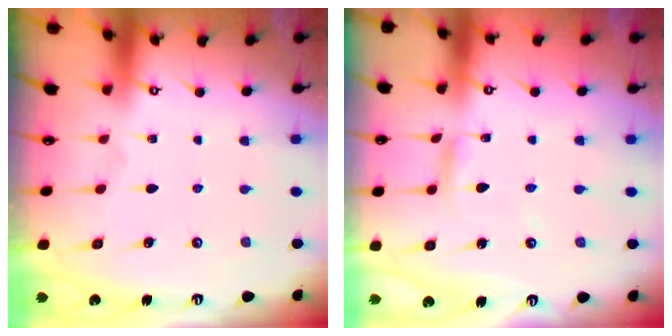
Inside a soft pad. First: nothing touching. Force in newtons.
{"total": 3.2, "press": 3.2, "slide": 0.2}